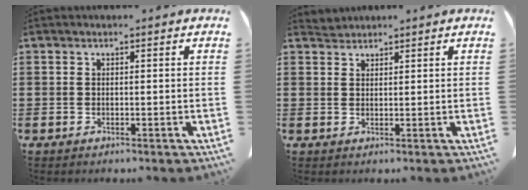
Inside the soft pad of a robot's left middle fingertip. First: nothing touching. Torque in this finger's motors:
{"motor_torque": [0.39, 0.96, 0.06, 0.01]}